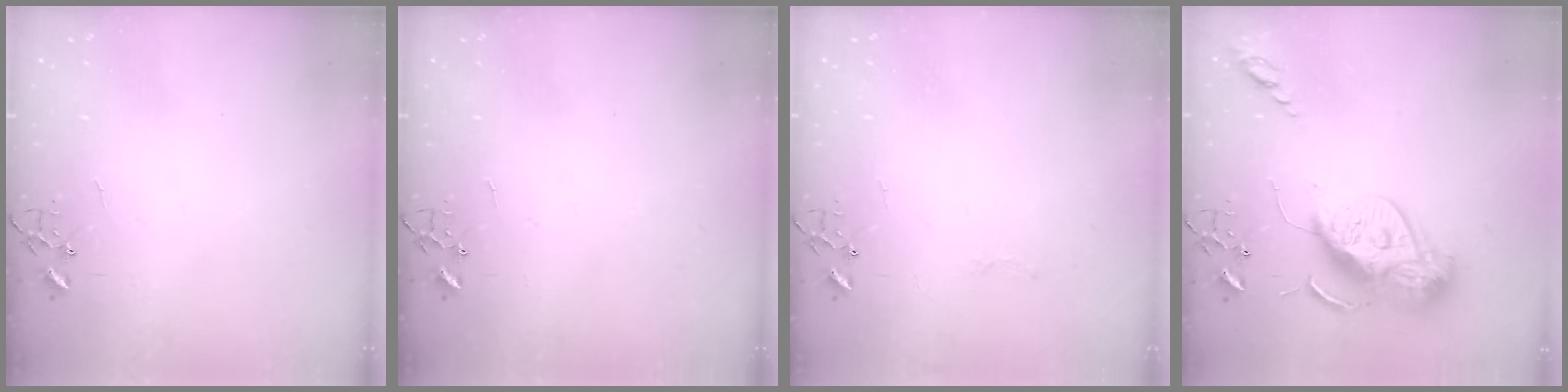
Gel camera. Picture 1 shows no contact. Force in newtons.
{"total": 0.0}
{"total": 2.5, "press": 2.5, "slide": 0.4}
{"total": 16.1, "press": 16.0, "slide": 1.6}